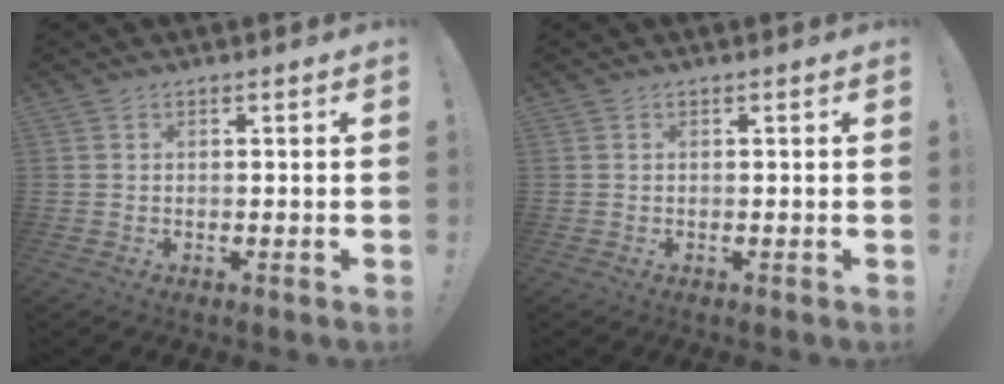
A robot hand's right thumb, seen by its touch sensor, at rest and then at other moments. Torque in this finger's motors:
{"motor_torque": [0.00, 0.00, 0.00, 0.00, 0.00]}